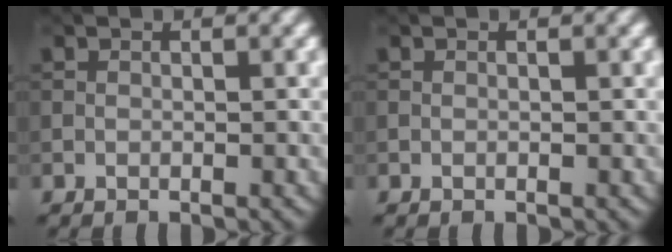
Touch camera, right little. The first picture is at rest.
{"total": 0.0}